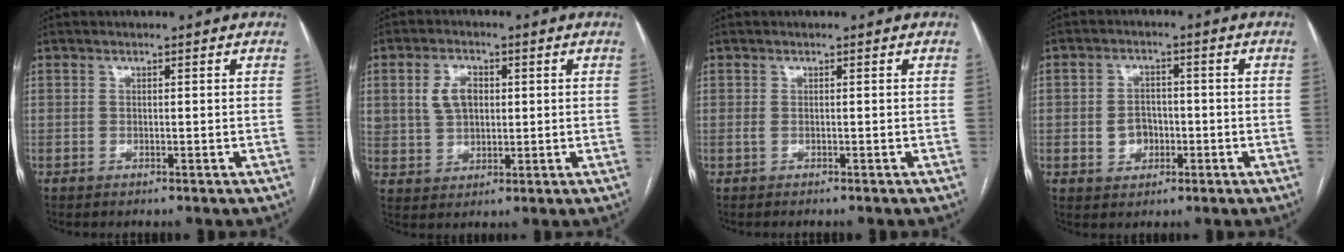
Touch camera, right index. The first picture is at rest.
{"total": 5.9, "force": [1.5, 4.1, 4.0], "torque": [-0.083, 0.013, 0.033]}
{"total": 1.0, "force": [-0.8, 0.0, 0.7], "torque": [-0.012, -0.001, -0.009]}
{"total": 4.5, "force": [-1.0, 3.6, 2.4], "torque": [-0.042, 0.009, -0.009]}